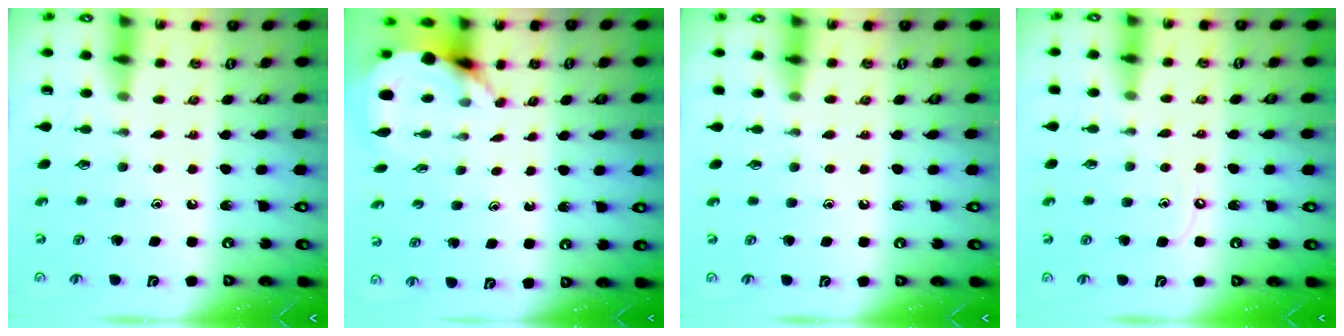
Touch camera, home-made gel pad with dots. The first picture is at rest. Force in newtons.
{"total": 3.8, "press": 3.7, "slide": 0.3}
{"total": 2.4, "press": 2.4, "slide": 0.4}
{"total": 5.4, "press": 5.4, "slide": 0.7}